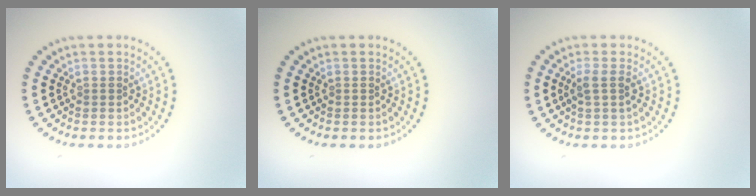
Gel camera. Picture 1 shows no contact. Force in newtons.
{"total": 0.0}
{"total": 1.6, "press": 1.4, "slide": 0.9}